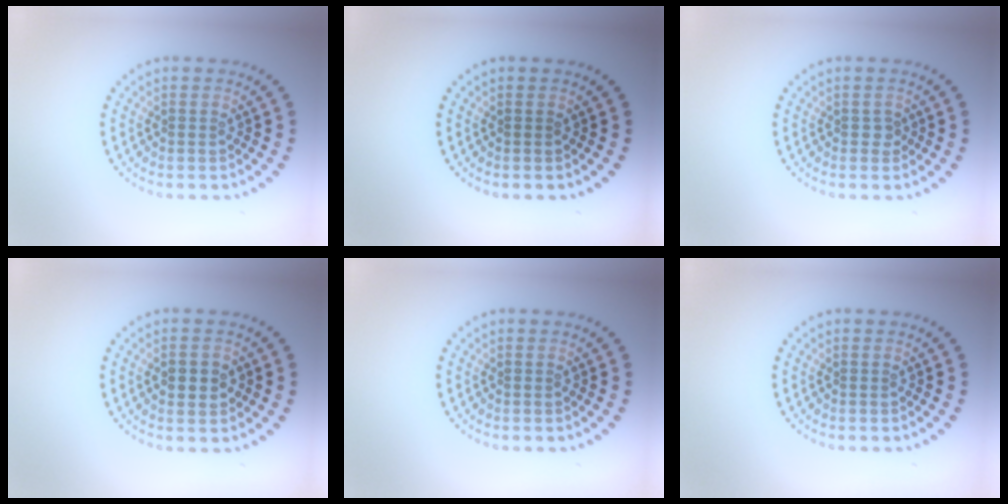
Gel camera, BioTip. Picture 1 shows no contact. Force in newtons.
{"total": 0.0}
{"total": 0.7, "press": 0.6, "slide": 0.4}
{"total": 2.1, "press": 2.1, "slide": 0.1}
{"total": 0.0}
{"total": 0.0}